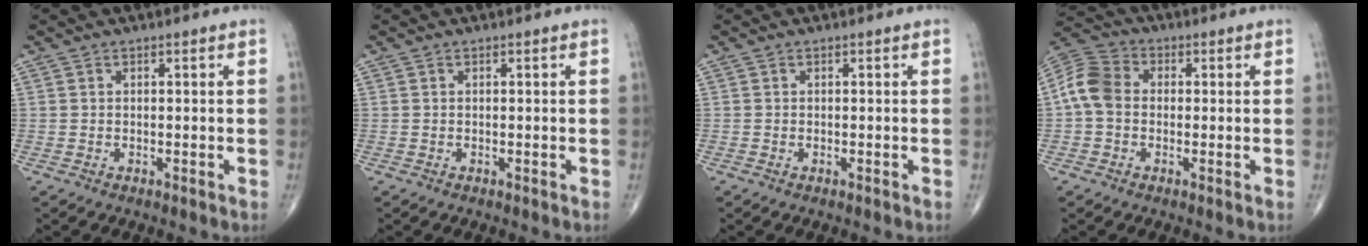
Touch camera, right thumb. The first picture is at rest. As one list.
[{"total": 0.0}, {"total": 0.0}, {"total": 7.9, "force": [-0.2, 6.1, 5.0], "torque": [-0.094, 0.025, -0.017]}]